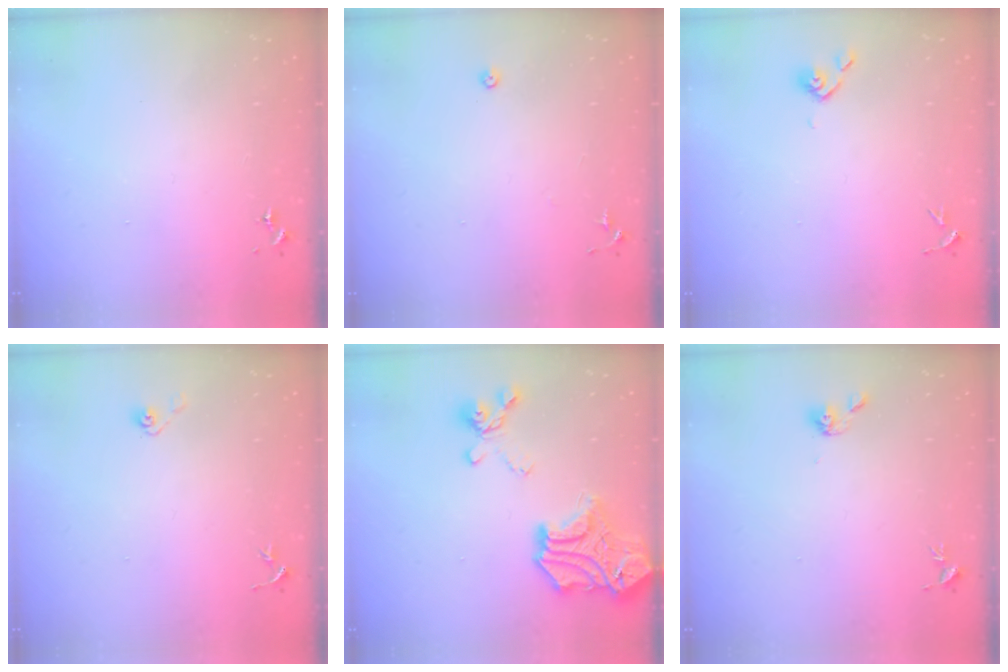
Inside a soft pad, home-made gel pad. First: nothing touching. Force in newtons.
{"total": 5.5, "press": 5.5, "slide": 0.5}
{"total": 3.8, "press": 3.7, "slide": 0.8}
{"total": 3.7, "press": 3.2, "slide": 1.9}
{"total": 21.4, "press": 21.4, "slide": 1.4}
{"total": 5.2, "press": 4.6, "slide": 2.3}